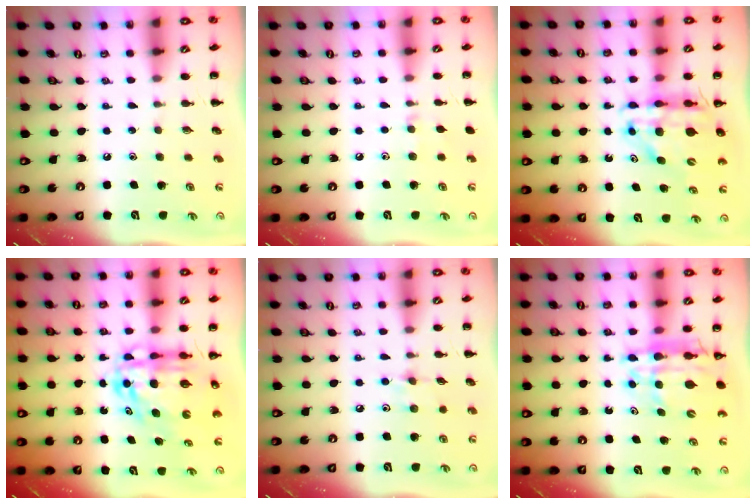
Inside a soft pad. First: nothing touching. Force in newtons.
{"total": 5.1, "press": 4.8, "slide": 1.7}
{"total": 12.4, "press": 12.0, "slide": 3.4}
{"total": 11.3, "press": 10.9, "slide": 3.0}
{"total": 5.3, "press": 5.1, "slide": 1.6}
{"total": 13.5, "press": 12.9, "slide": 3.8}